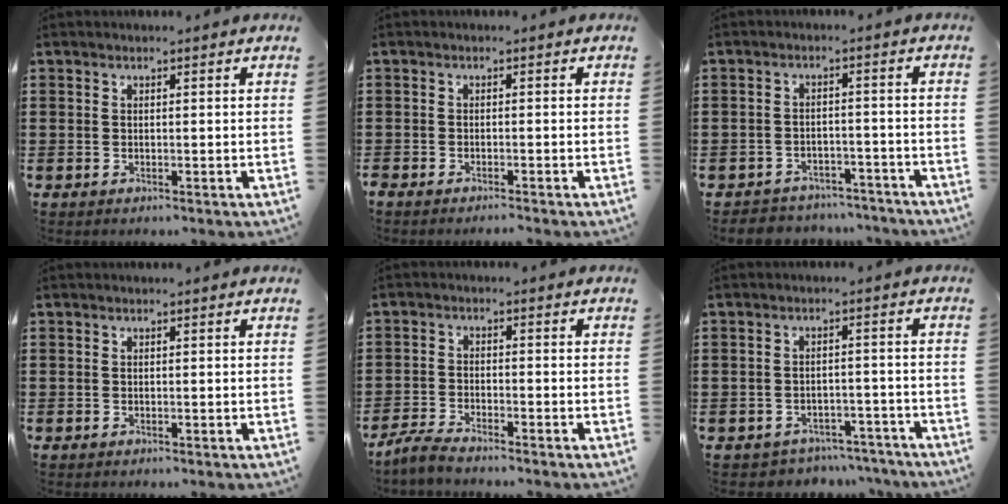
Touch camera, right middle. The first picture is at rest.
{"total": 1.1, "force": [-1.0, -0.1, 0.3], "torque": [-0.005, 0.000, -0.020]}
{"total": 3.3, "force": [-3.3, 0.4, -0.2], "torque": [-0.004, -0.003, -0.070]}
{"total": 0.0}
{"total": 3.2, "force": [-3.1, 0.0, 1.0], "torque": [-0.034, -0.004, -0.066]}
{"total": 2.9, "force": [-2.9, 0.4, -0.2], "torque": [-0.006, -0.002, -0.063]}